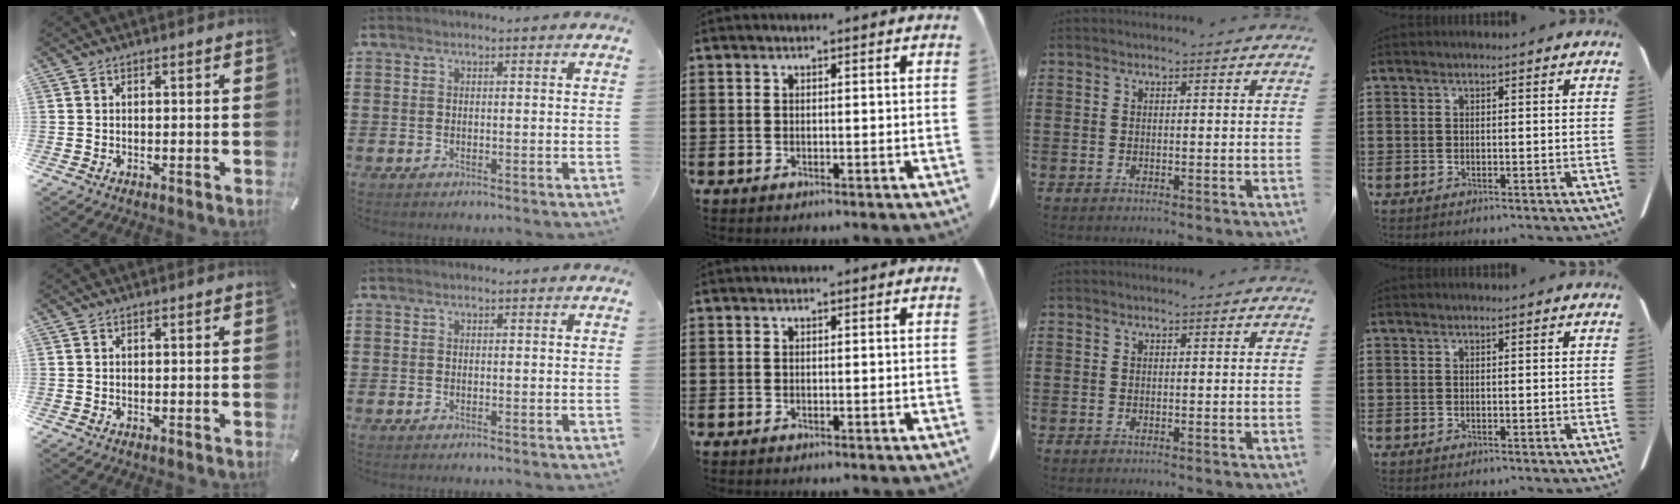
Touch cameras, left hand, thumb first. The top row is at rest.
{}